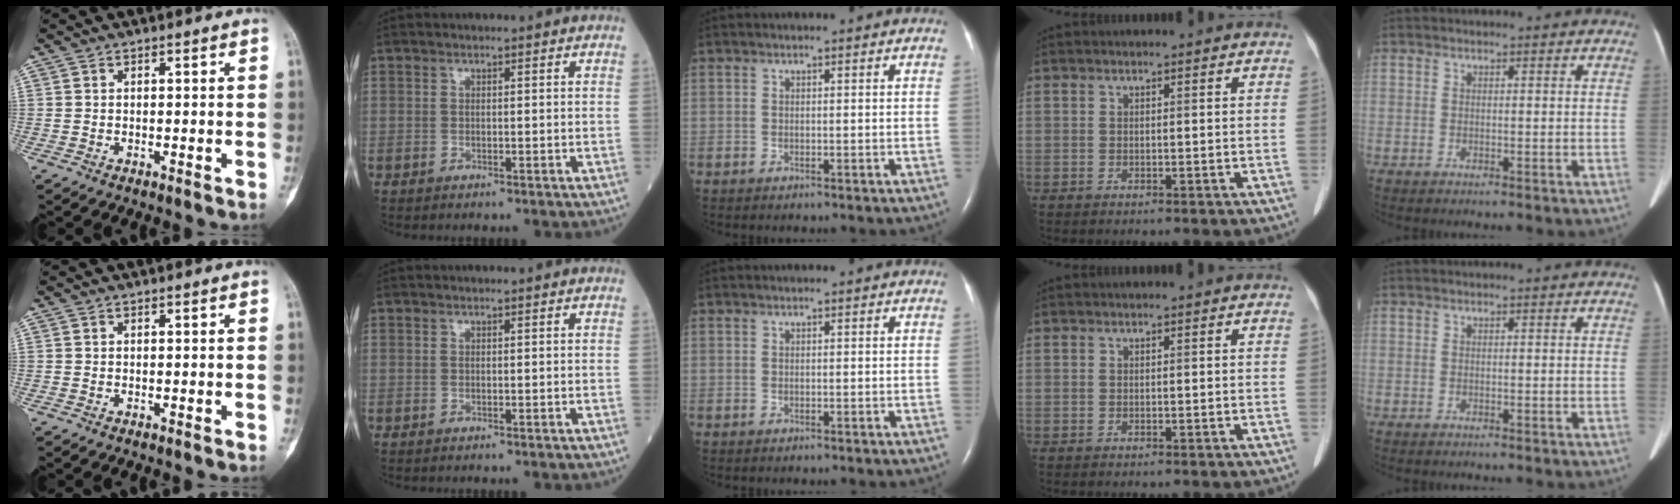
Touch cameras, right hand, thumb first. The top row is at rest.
{}